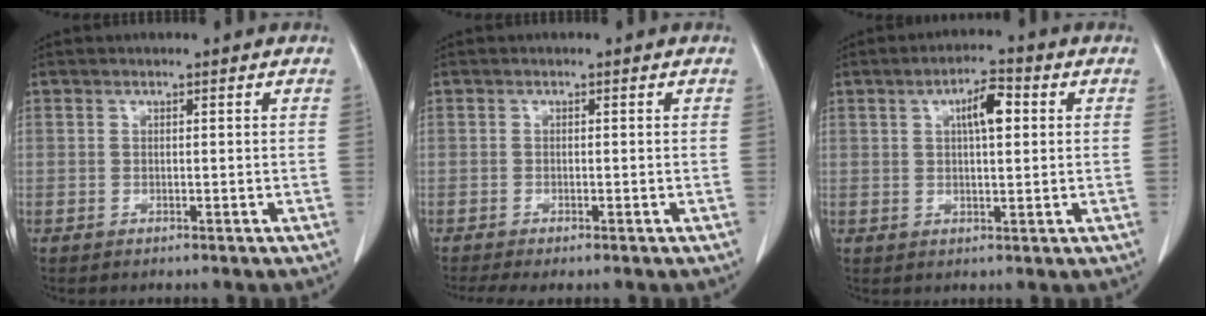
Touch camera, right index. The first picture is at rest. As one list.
[{"total": 3.4, "force": [-2.7, 0.6, 2.0], "torque": [-0.035, -0.010, -0.043]}, {"total": 5.3, "force": [1.5, 1.6, 4.8], "torque": [-0.082, 0.011, 0.025]}]